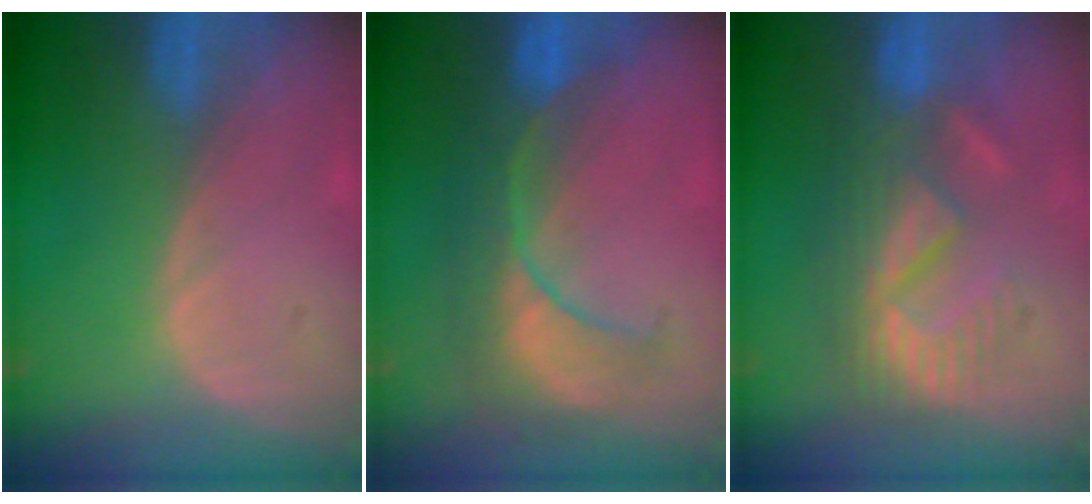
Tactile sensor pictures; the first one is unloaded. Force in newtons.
{"total": 8.1, "press": 8.0, "slide": 0.8}
{"total": 9.1, "press": 8.1, "slide": 4.1}